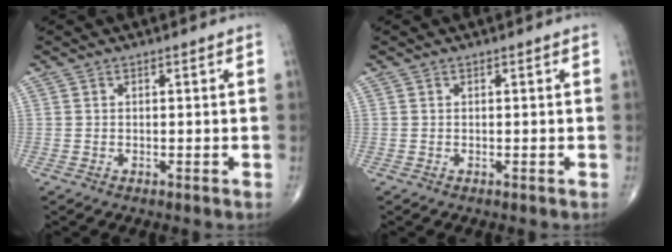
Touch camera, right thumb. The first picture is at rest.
{"total": 0.0}